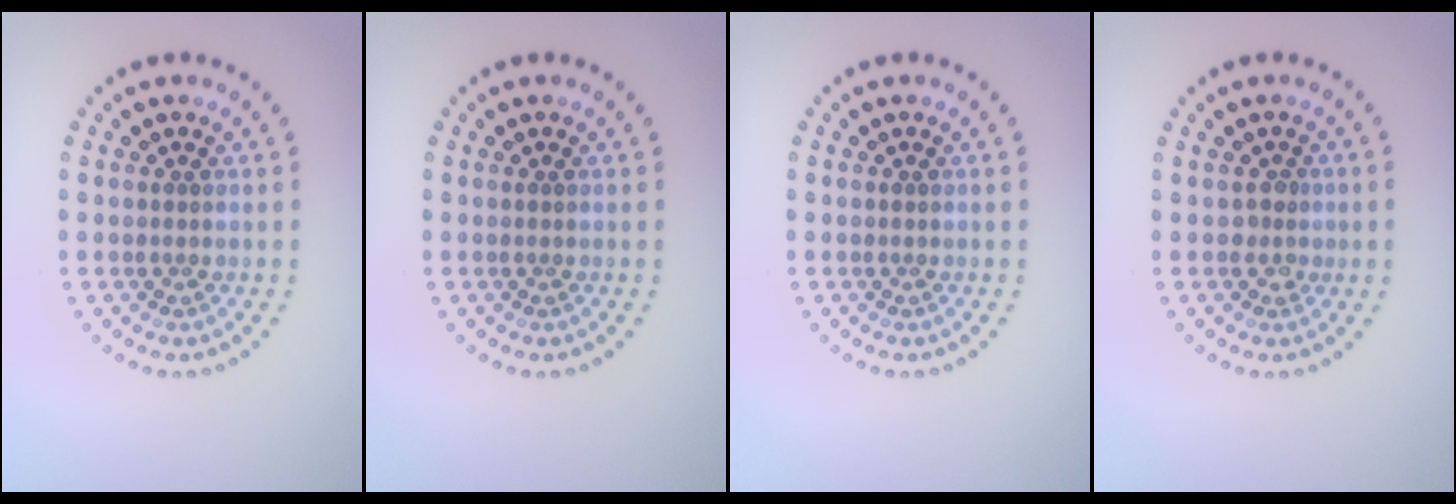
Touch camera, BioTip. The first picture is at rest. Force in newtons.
{"total": 0.0}
{"total": 0.0}
{"total": 1.3, "press": 1.0, "slide": 0.9}